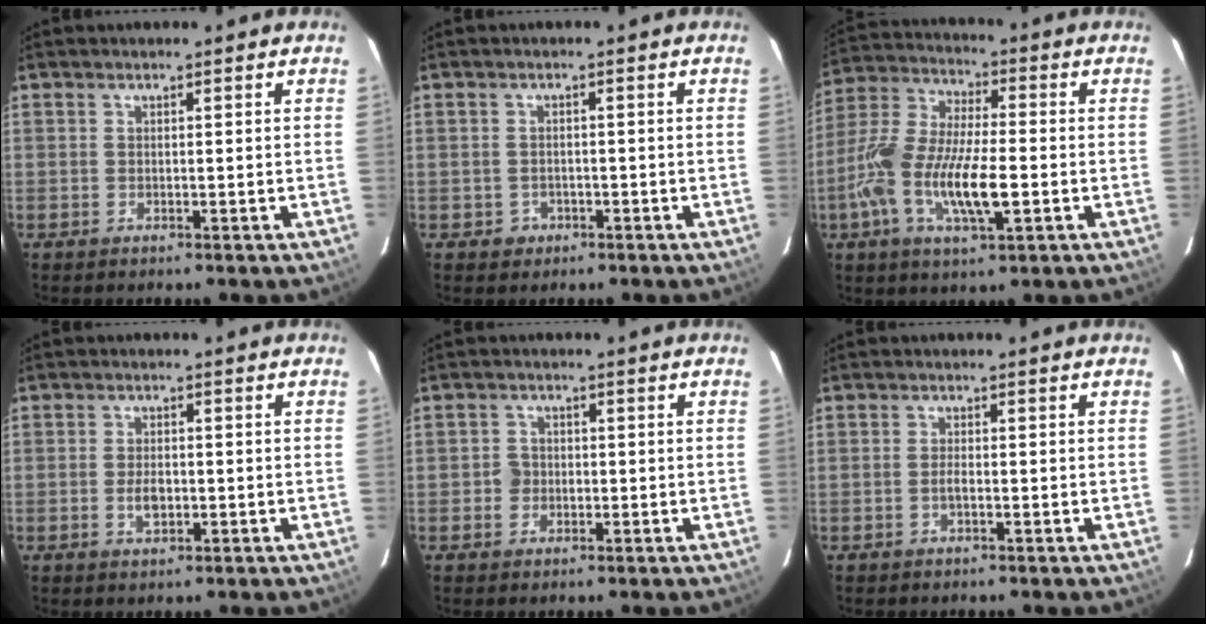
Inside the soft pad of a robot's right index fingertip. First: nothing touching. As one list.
[{"total": 2.6, "force": [-1.0, 2.4, 0.4], "torque": [-0.012, 0.004, -0.010]}, {"total": 15.8, "force": [-4.4, 5.2, 14.2], "torque": [-0.296, -0.008, -0.087]}, {"total": 3.4, "force": [-0.9, 2.1, 2.6], "torque": [-0.051, -0.001, -0.013]}, {"total": 2.9, "force": [-0.8, 2.7, 0.6], "torque": [-0.011, 0.005, -0.015]}, {"total": 2.3, "force": [-0.9, 0.6, 2.0], "torque": [-0.045, 0.002, -0.020]}]